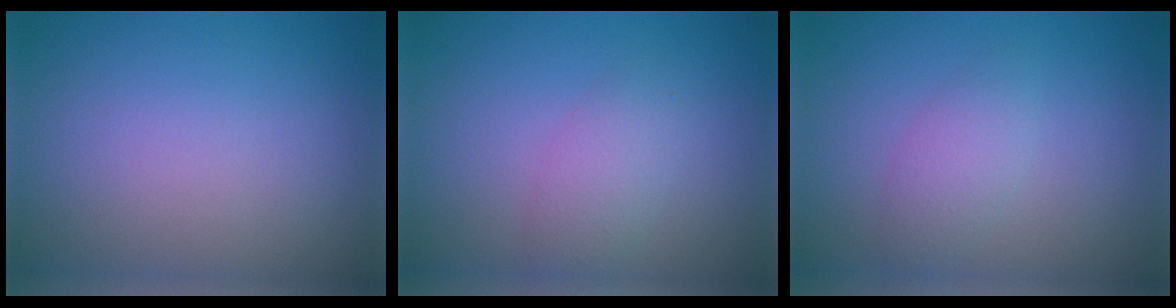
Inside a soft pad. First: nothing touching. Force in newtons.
{"total": 2.3, "press": 2.3, "slide": 0.1}
{"total": 2.0, "press": 2.0, "slide": 0.1}